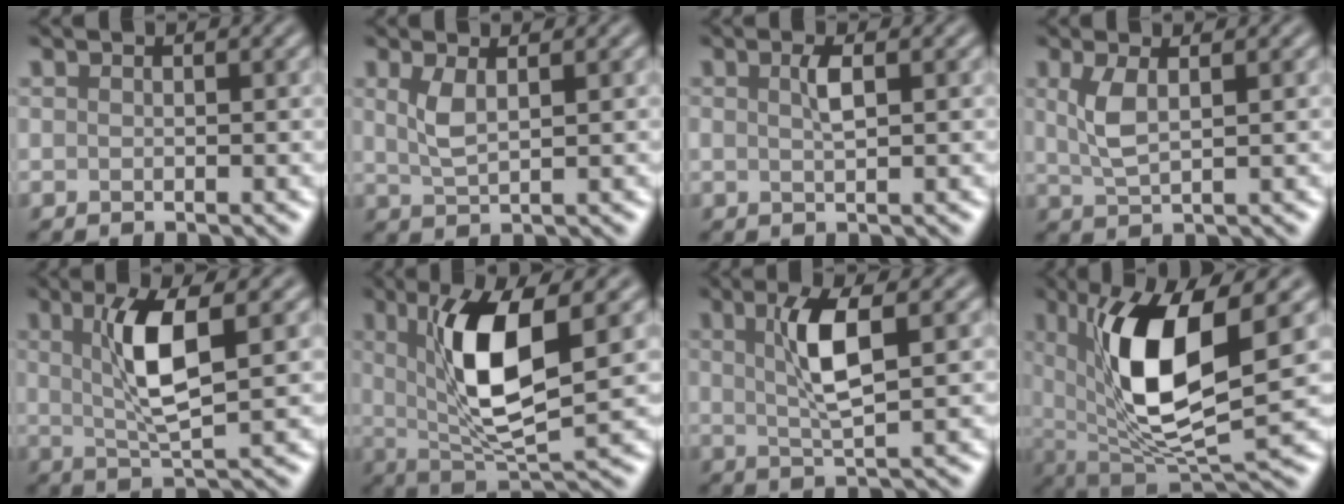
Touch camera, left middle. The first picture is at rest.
{"total": 2.4, "force": [1.0, 0.8, 2.1], "torque": [-0.046, -0.001, 0.022]}
{"total": 1.6, "force": [0.5, 0.3, 1.5], "torque": [-0.031, 0.003, 0.008]}
{"total": 2.9, "force": [0.9, 1.0, 2.6], "torque": [-0.060, 0.001, 0.021]}
{"total": 5.4, "force": [1.3, 1.2, 5.0], "torque": [-0.102, 0.001, 0.029]}
{"total": 8.3, "force": [2.0, 2.4, 7.7], "torque": [-0.141, -0.012, 0.041]}
{"total": 4.6, "force": [1.2, 1.0, 4.3], "torque": [-0.088, 0.003, 0.023]}
{"total": 10.1, "force": [2.5, 3.4, 9.1], "torque": [-0.171, -0.014, 0.050]}